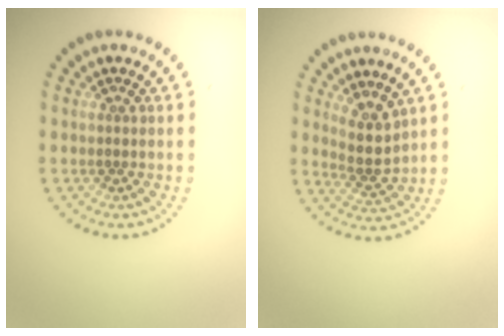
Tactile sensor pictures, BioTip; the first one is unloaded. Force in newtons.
{"total": 2.9, "press": 2.3, "slide": 1.8}